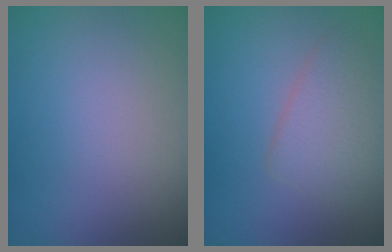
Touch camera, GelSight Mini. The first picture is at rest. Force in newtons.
{"total": 3.3, "press": 3.3, "slide": 0.1}